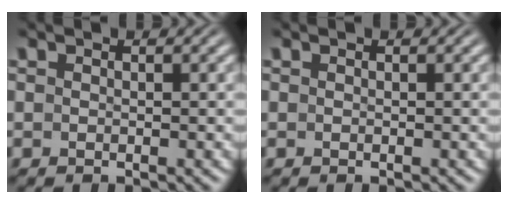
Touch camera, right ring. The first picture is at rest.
{"total": 0.0}